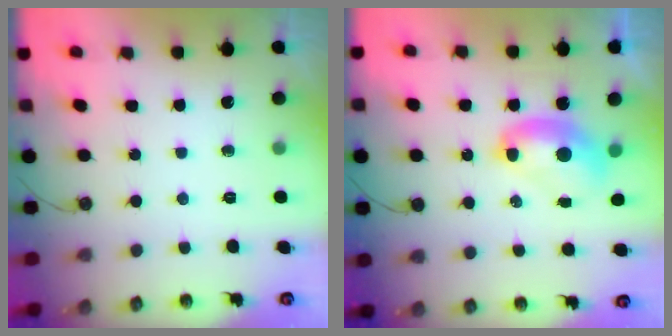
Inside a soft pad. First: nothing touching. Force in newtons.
{"total": 2.7, "press": 2.7, "slide": 0.2}